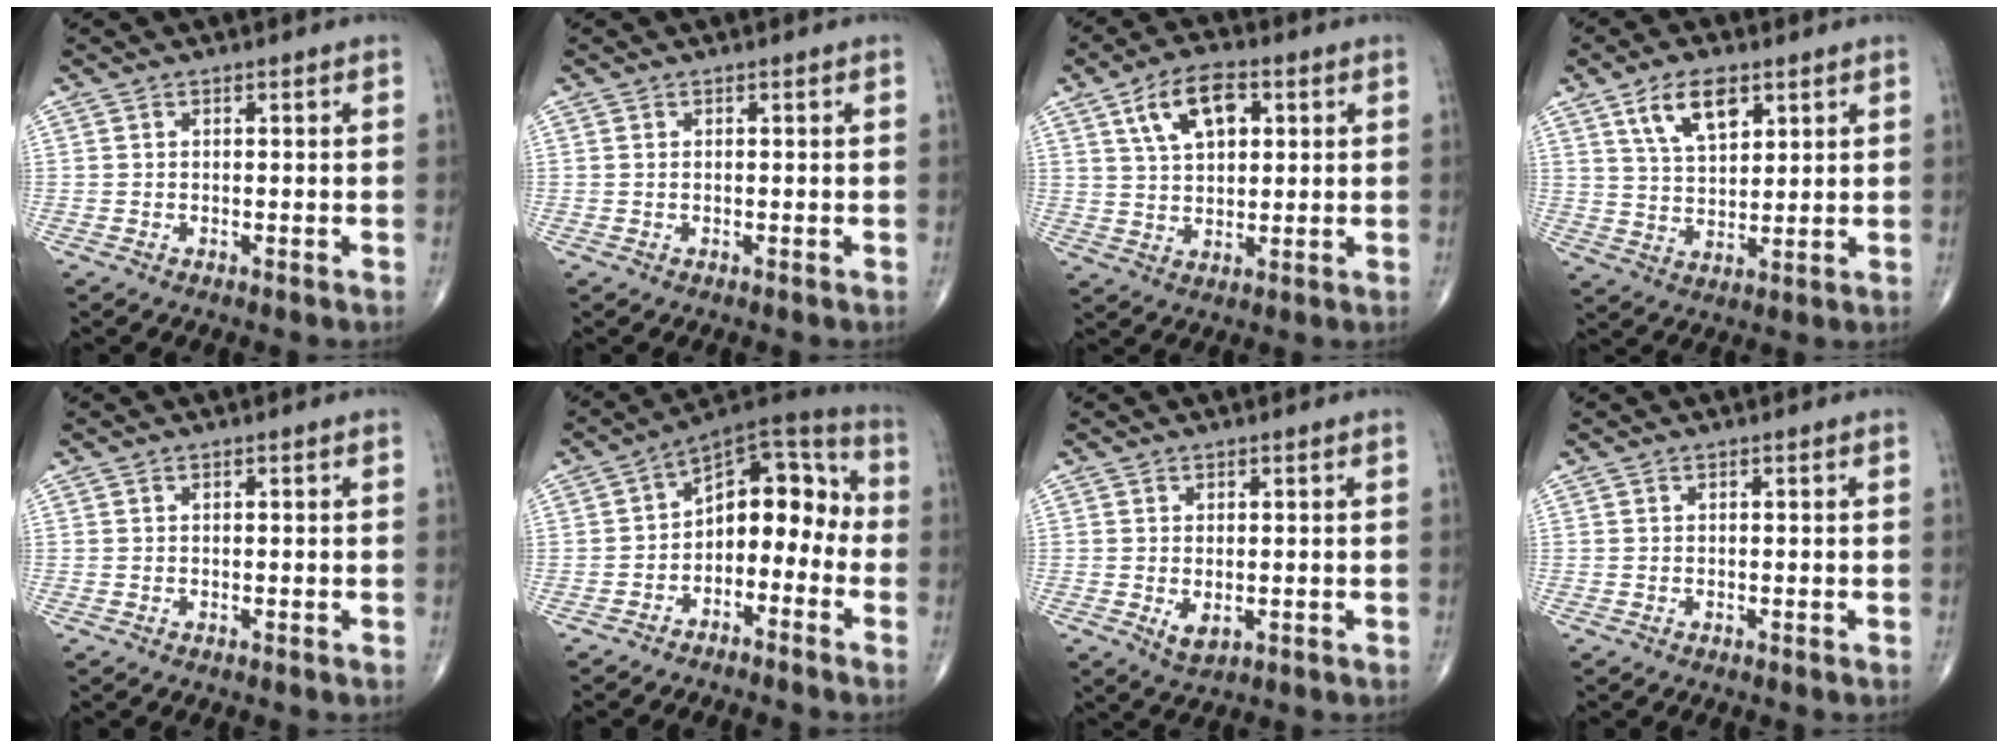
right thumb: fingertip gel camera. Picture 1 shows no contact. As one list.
[{"total": 0.0}, {"total": 10.1, "force": [3.9, 5.4, 7.6], "torque": [-0.119, -0.004, 0.070]}, {"total": 9.3, "force": [4.8, 4.6, 6.5], "torque": [-0.103, -0.023, 0.093]}, {"total": 0.0}, {"total": 12.8, "force": [-2.9, 8.1, 9.5], "torque": [-0.096, 0.071, -0.057]}, {"total": 2.7, "force": [-0.3, 1.5, 2.2], "torque": [-0.030, -0.008, 0.002]}, {"total": 0.0}]